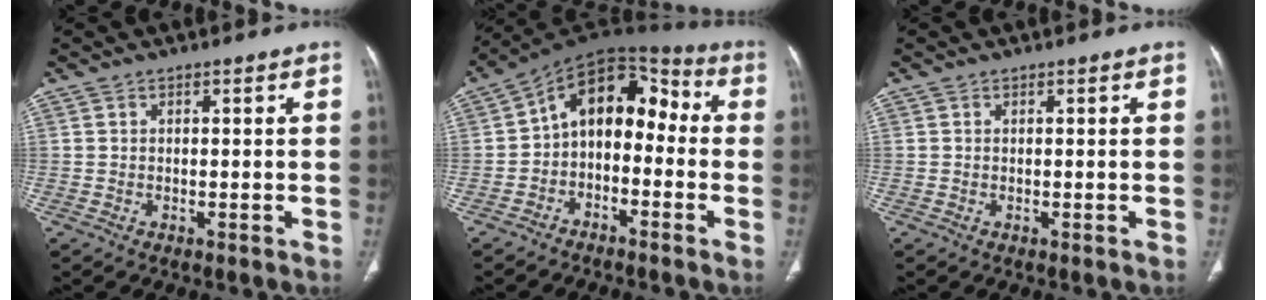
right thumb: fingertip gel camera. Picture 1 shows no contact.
{"total": 12.4, "force": [-2.2, 8.5, 8.9], "torque": [-0.097, 0.068, -0.052]}
{"total": 0.0}